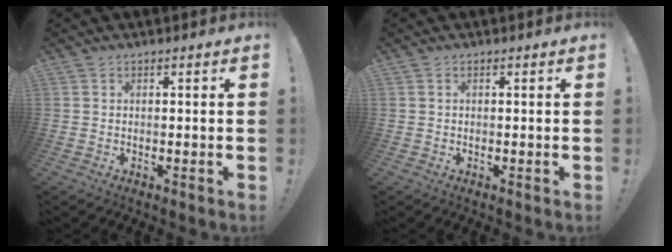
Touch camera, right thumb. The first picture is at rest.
{"total": 0.0}